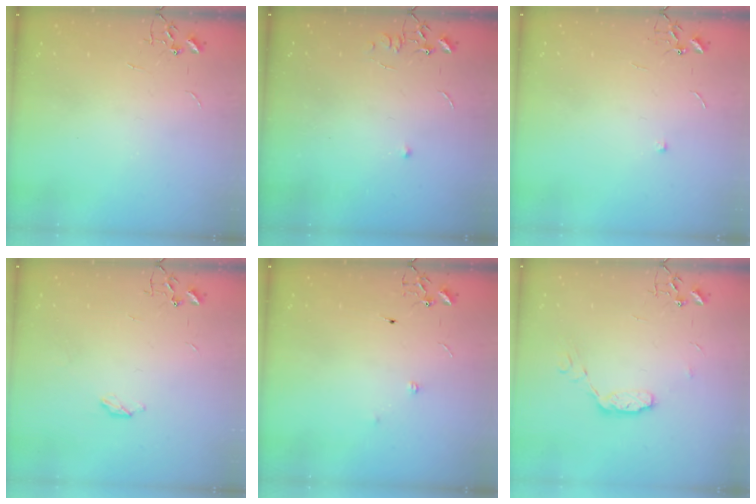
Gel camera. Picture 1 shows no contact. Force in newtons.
{"total": 5.5, "press": 5.4, "slide": 0.8}
{"total": 4.4, "press": 4.3, "slide": 0.6}
{"total": 2.8, "press": 2.8, "slide": 0.5}
{"total": 4.6, "press": 4.4, "slide": 1.0}
{"total": 8.0, "press": 8.0, "slide": 0.5}